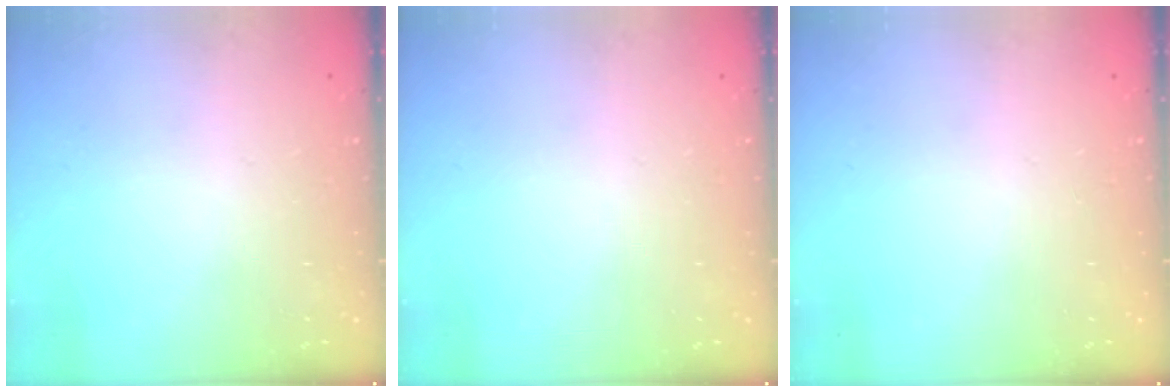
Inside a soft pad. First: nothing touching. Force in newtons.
{"total": 0.0}
{"total": 0.0}